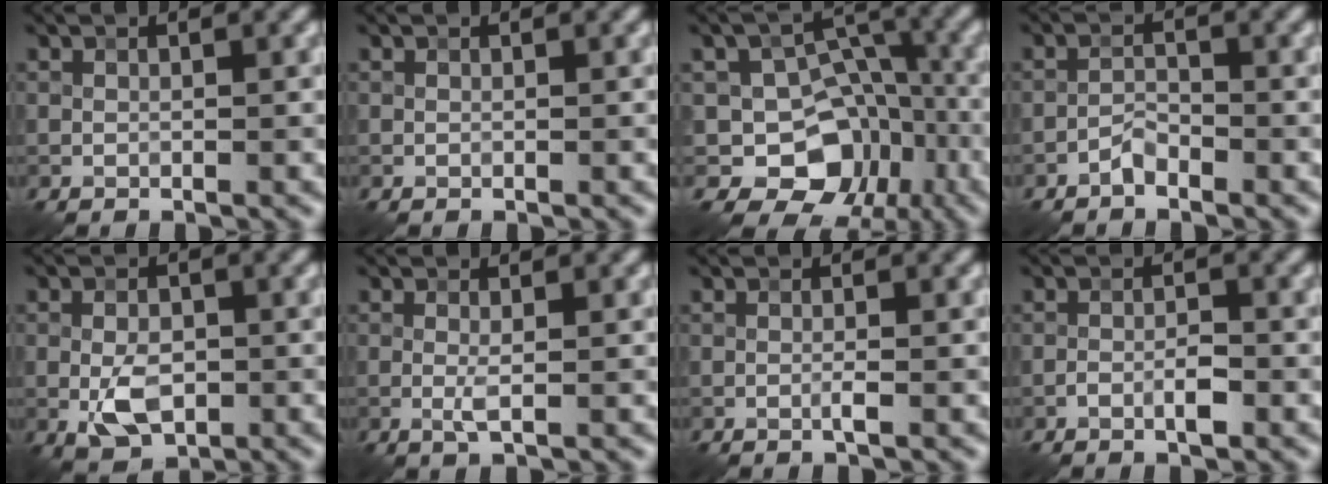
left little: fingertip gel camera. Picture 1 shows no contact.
{"total": 0.0}
{"total": 9.0, "force": [-2.8, 7.1, 4.8], "torque": [-0.051, 0.001, -0.052]}
{"total": 1.4, "force": [-1.1, 0.5, 0.6], "torque": [-0.009, 0.007, -0.025]}
{"total": 4.0, "force": [-1.0, 2.4, 3.1], "torque": [-0.056, -0.001, -0.018]}
{"total": 1.3, "force": [-0.1, 0.1, 1.3], "torque": [-0.029, -0.001, -0.003]}
{"total": 0.8, "force": [-0.3, 0.0, 0.7], "torque": [-0.015, 0.001, -0.008]}
{"total": 1.9, "force": [-1.0, 0.6, 1.6], "torque": [-0.030, 0.003, -0.021]}